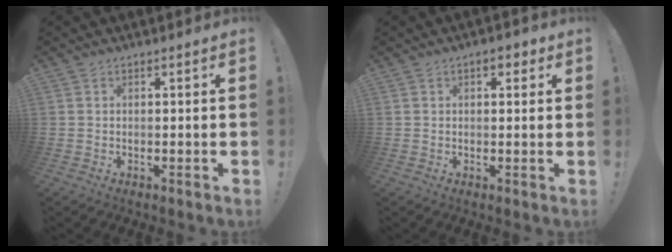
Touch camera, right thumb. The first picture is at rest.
{"total": 3.3, "force": [1.4, 1.9, 2.3], "torque": [-0.024, 0.000, 0.020]}